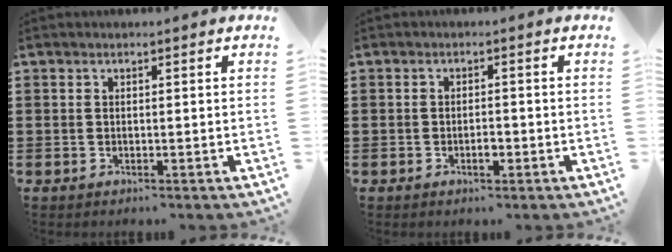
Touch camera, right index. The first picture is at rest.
{"total": 2.1, "force": [-0.7, 0.8, 1.8], "torque": [-0.034, 0.001, -0.012]}